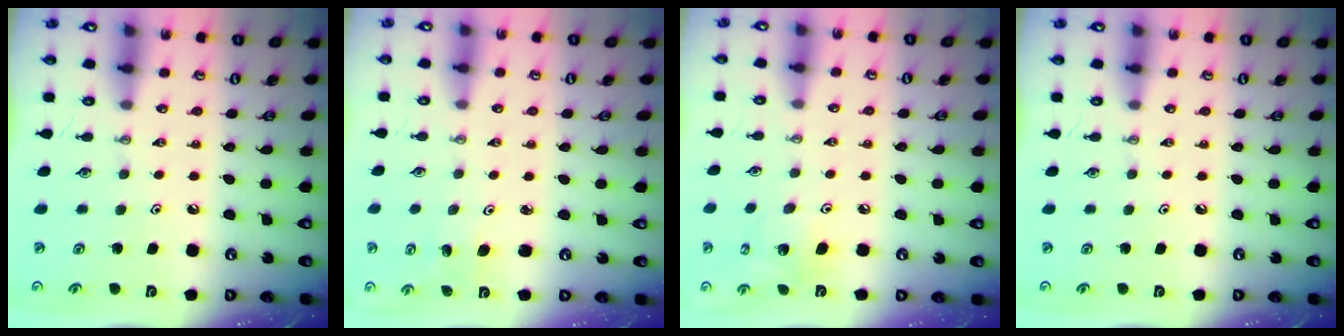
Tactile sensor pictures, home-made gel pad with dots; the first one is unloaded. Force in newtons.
{"total": 3.8, "press": 3.8, "slide": 0.4}
{"total": 9.1, "press": 8.7, "slide": 2.6}
{"total": 0.0}